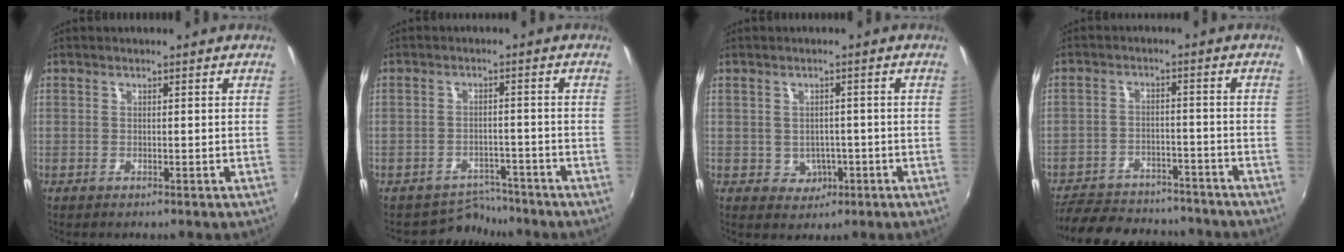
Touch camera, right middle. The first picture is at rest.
{"total": 4.6, "force": [-4.3, 1.4, -1.1], "torque": [0.012, 0.008, -0.068]}
{"total": 3.7, "force": [-0.9, 3.4, 1.0], "torque": [-0.025, 0.005, -0.001]}
{"total": 18.3, "force": [-15.6, 6.9, 6.7], "torque": [-0.157, 0.009, -0.215]}